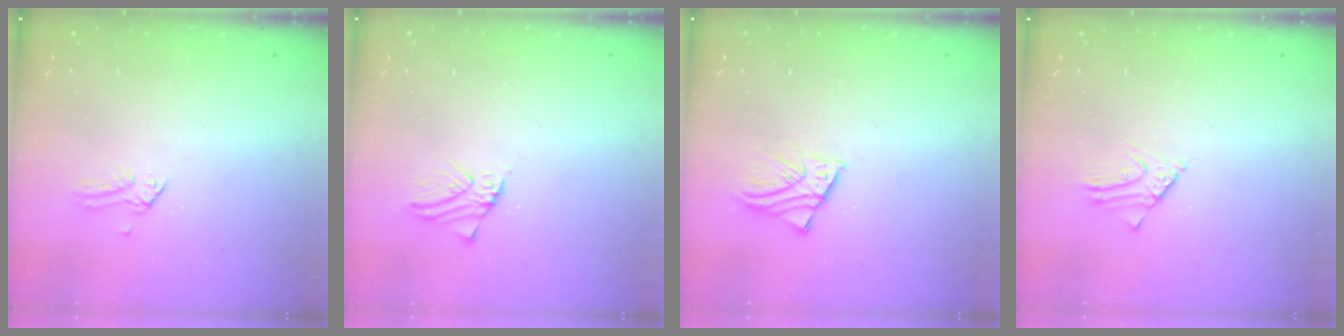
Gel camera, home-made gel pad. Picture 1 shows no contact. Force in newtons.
{"total": 1.0, "press": 1.0, "slide": 0.0}
{"total": 2.2, "press": 2.2, "slide": 0.1}
{"total": 2.3, "press": 2.3, "slide": 0.1}